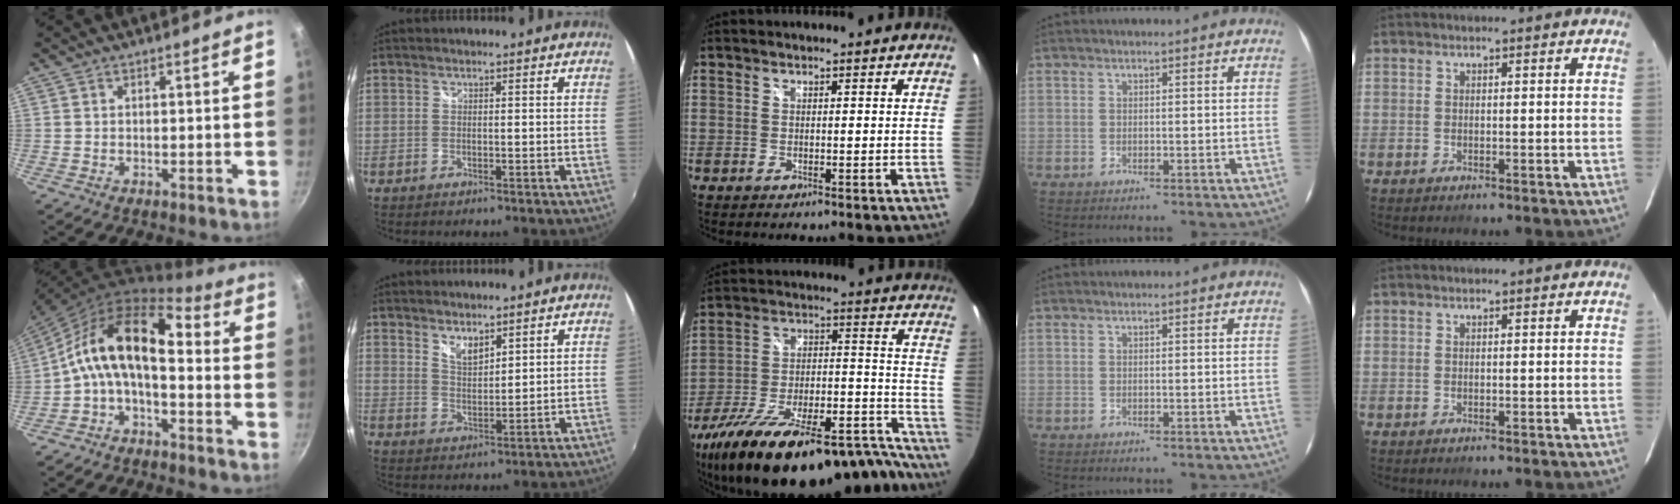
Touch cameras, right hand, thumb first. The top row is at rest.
{"thumb": {"total": 13.9, "force": [-1.9, 7.7, 11.5], "torque": [-0.203, 0.058, -0.056]}, "index": {"total": 4.0, "force": [3.2, 1.4, 1.9], "torque": [-0.030, -0.003, 0.058]}, "middle": {"total": 33.7, "force": [-26.8, 10.1, 17.8], "torque": [-0.279, -0.016, -0.382]}}